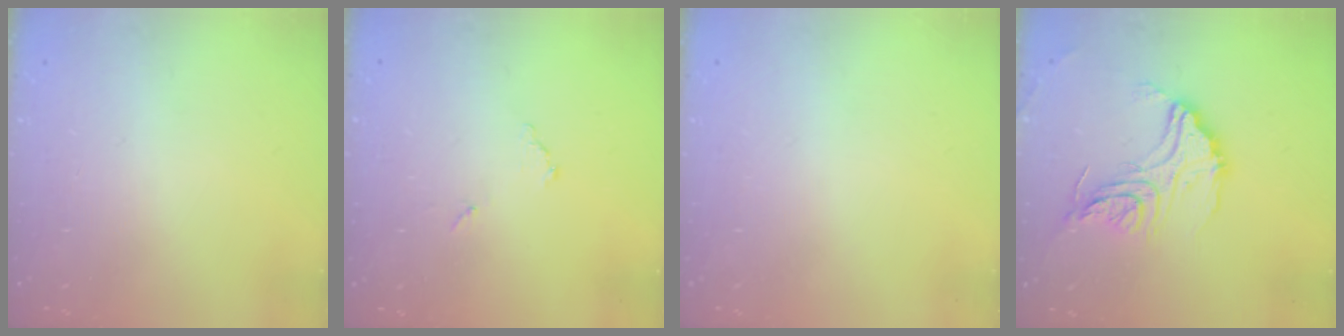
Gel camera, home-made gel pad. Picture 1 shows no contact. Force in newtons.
{"total": 6.9, "press": 6.9, "slide": 0.2}
{"total": 0.0}
{"total": 17.7, "press": 17.6, "slide": 1.8}